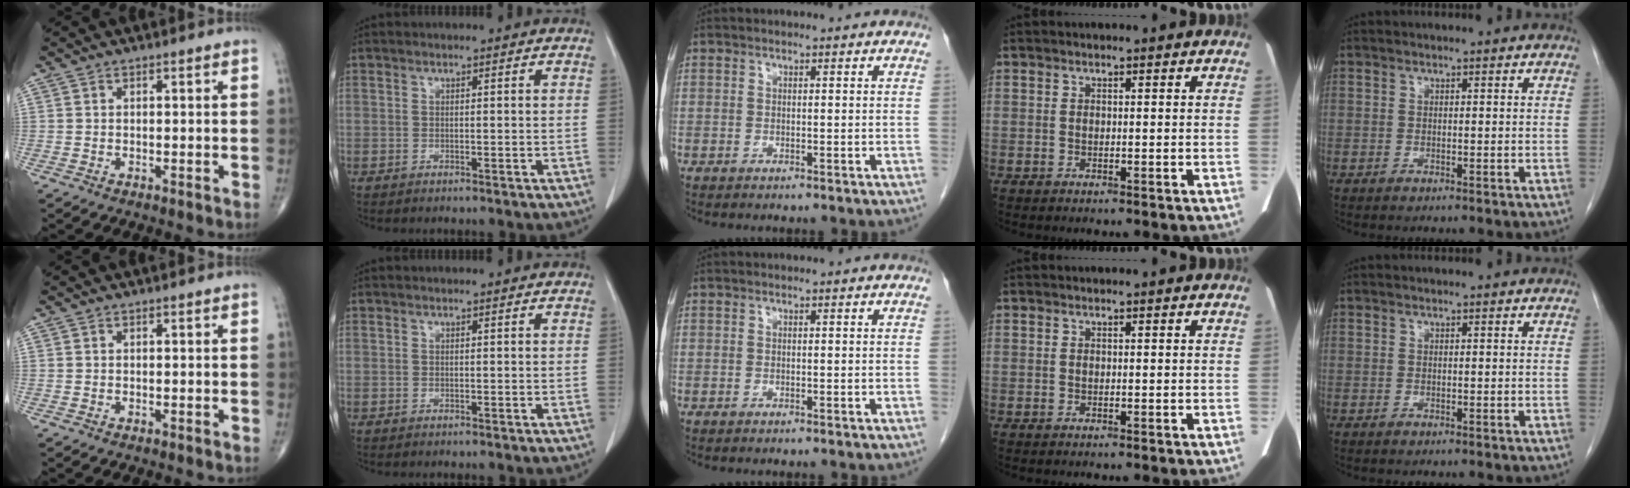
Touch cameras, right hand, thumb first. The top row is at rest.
{}